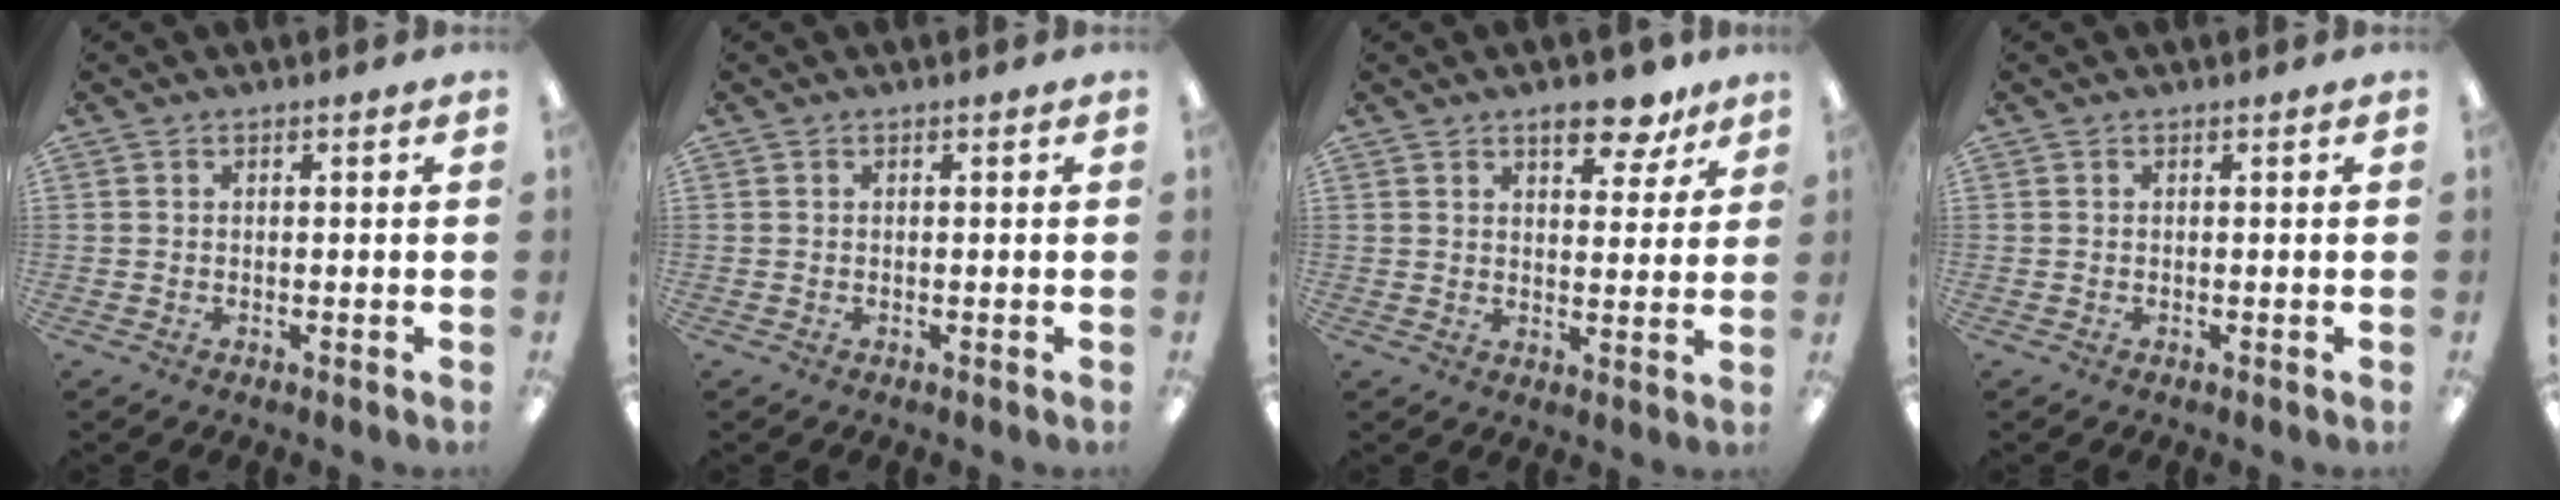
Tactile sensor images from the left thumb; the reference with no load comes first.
{"total": 0.0}
{"total": 11.6, "force": [7.9, 4.6, 7.1], "torque": [-0.094, -0.033, 0.131]}
{"total": 0.0}